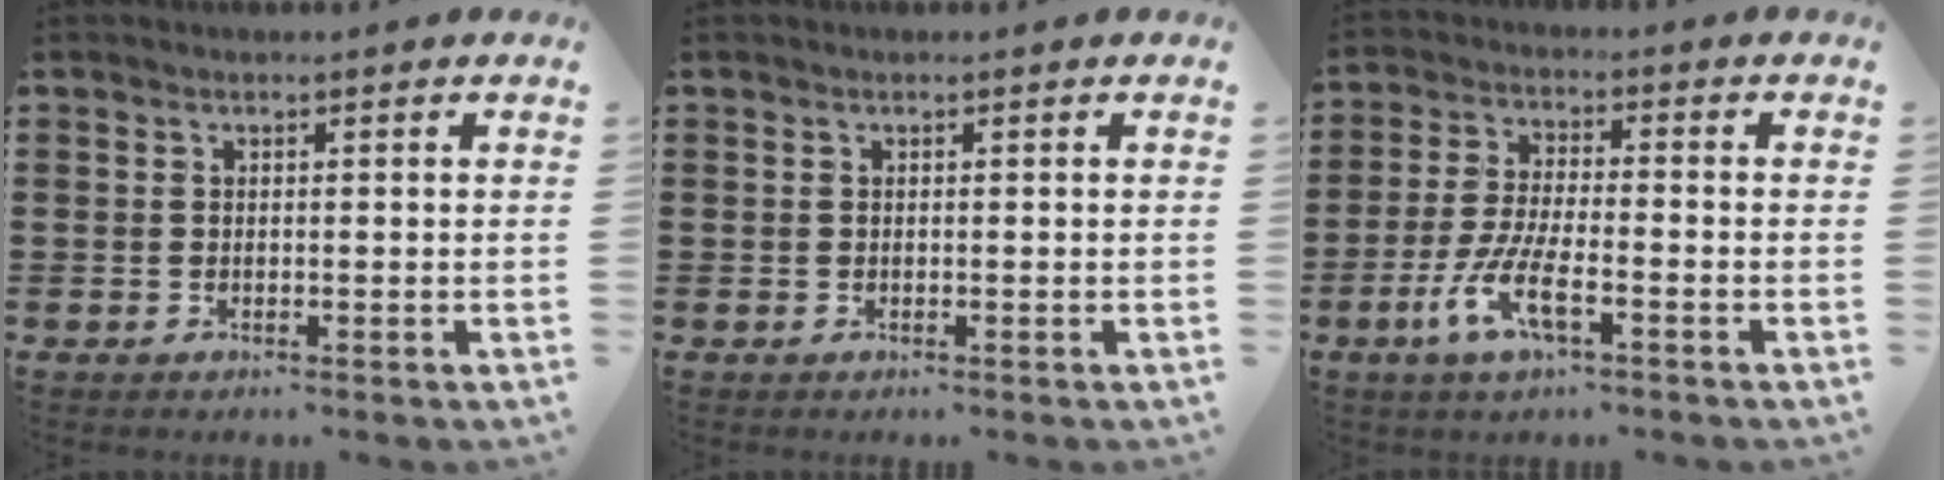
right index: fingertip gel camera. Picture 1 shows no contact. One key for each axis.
{"total": 0.0}
{"total": 7.6, "fx": -3.8, "fy": 1.8, "fz": 6.4, "tx": -0.151, "ty": -0.016, "tz": -0.075}